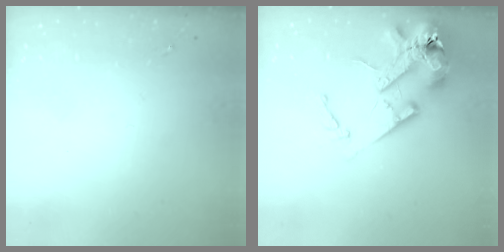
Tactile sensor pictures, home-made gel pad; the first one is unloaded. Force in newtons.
{"total": 17.7, "press": 17.6, "slide": 2.4}